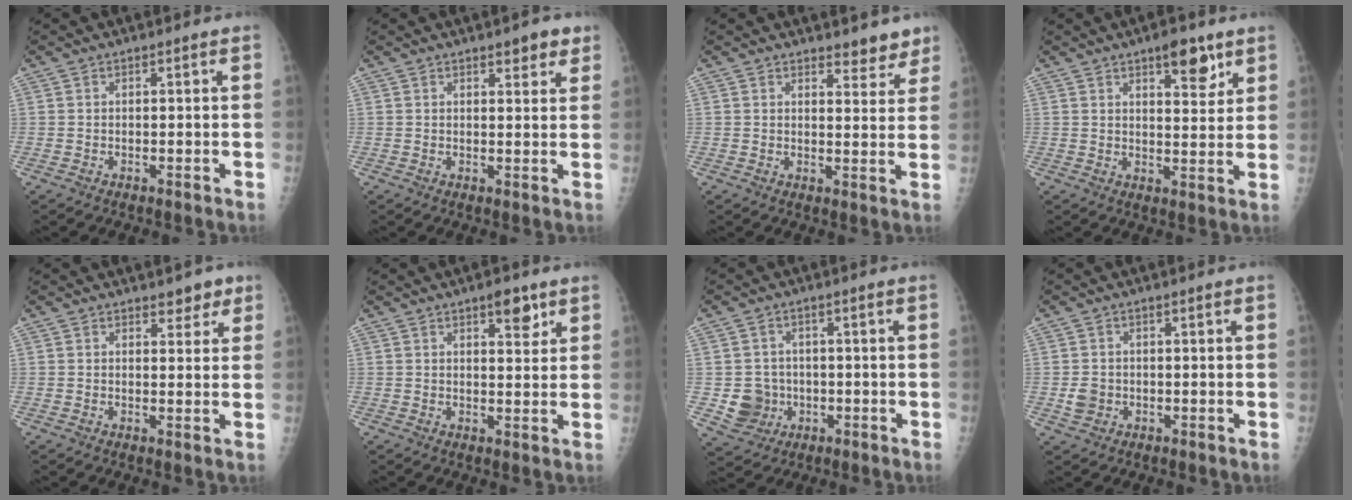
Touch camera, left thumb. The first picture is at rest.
{"total": 3.7, "force": [2.5, 1.6, 2.2], "torque": [-0.010, -0.011, 0.030]}
{"total": 4.6, "force": [3.9, 1.9, 1.4], "torque": [0.010, -0.028, 0.047]}
{"total": 7.3, "force": [4.5, 2.8, 4.9], "torque": [-0.048, -0.026, 0.062]}
{"total": 3.3, "force": [2.3, 1.8, 1.5], "torque": [0.006, -0.012, 0.029]}
{"total": 4.8, "force": [2.9, 1.9, 3.3], "torque": [-0.030, -0.015, 0.039]}
{"total": 6.3, "force": [-0.9, 6.1, 1.5], "torque": [-0.001, 0.008, -0.008]}
{"total": 2.7, "force": [-0.5, 2.4, 1.2], "torque": [-0.012, 0.003, -0.005]}